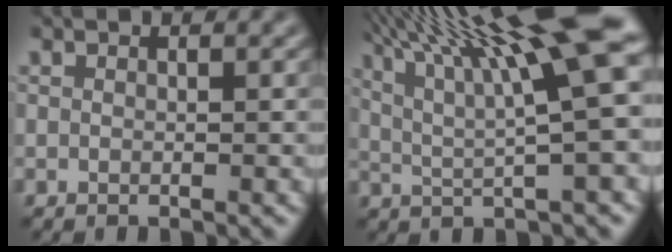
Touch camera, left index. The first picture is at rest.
{"total": 13.2, "force": [6.1, 2.4, 11.4], "torque": [-0.166, 0.016, 0.096]}